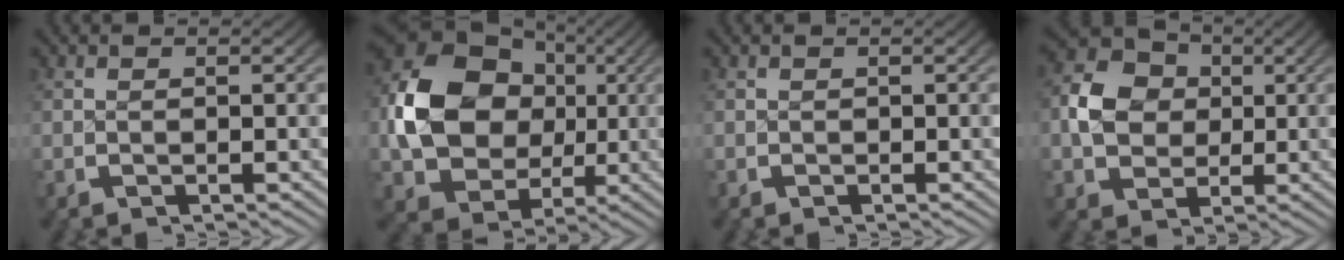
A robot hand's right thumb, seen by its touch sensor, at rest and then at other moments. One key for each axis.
{"total": 12.7, "fx": 1.2, "fy": 10.0, "fz": 7.7, "tx": -0.196, "ty": -0.050, "tz": 0.044}
{"total": 0.6, "fx": 0.1, "fy": 0.0, "fz": -0.6, "tx": 0.014, "ty": 0.000, "tz": 0.004}
{"total": 7.9, "fx": 1.4, "fy": 6.6, "fz": 4.2, "tx": -0.087, "ty": -0.009, "tz": 0.032}